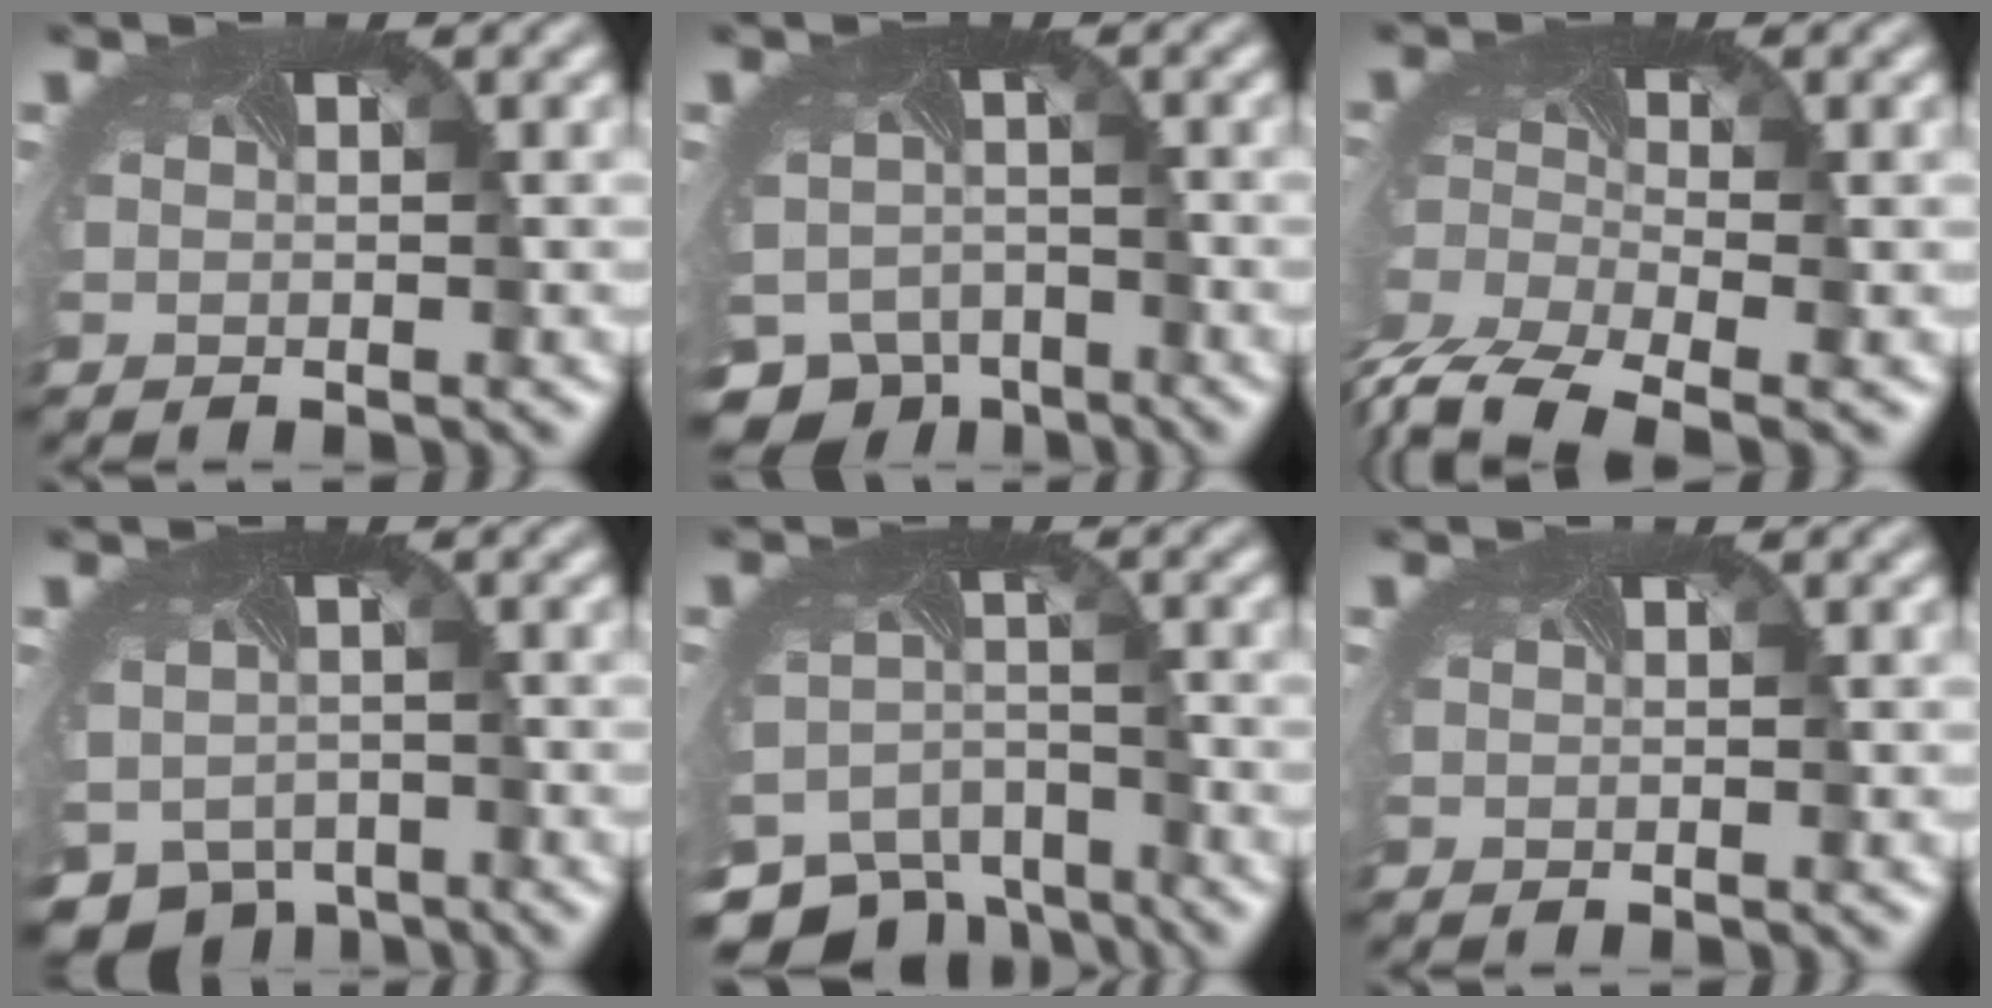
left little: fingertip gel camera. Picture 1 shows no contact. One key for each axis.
{"total": 8.7, "fx": -6.5, "fy": 5.3, "fz": 2.5, "tx": -0.055, "ty": -0.042, "tz": -0.092}
{"total": 7.2, "fx": -5.9, "fy": 2.2, "fz": 3.4, "tx": -0.094, "ty": -0.029, "tz": -0.115}
{"total": 7.7, "fx": -5.1, "fy": 4.9, "fz": 2.9, "tx": -0.068, "ty": -0.039, "tz": -0.066}
{"total": 9.2, "fx": -8.0, "fy": 3.8, "fz": 2.6, "tx": -0.062, "ty": -0.032, "tz": -0.130}
{"total": 0.0}